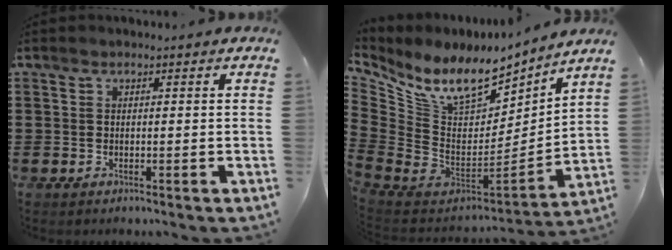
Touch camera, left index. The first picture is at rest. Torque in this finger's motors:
{"motor_torque": [2.14, 0.00, 0.23, 0.05]}